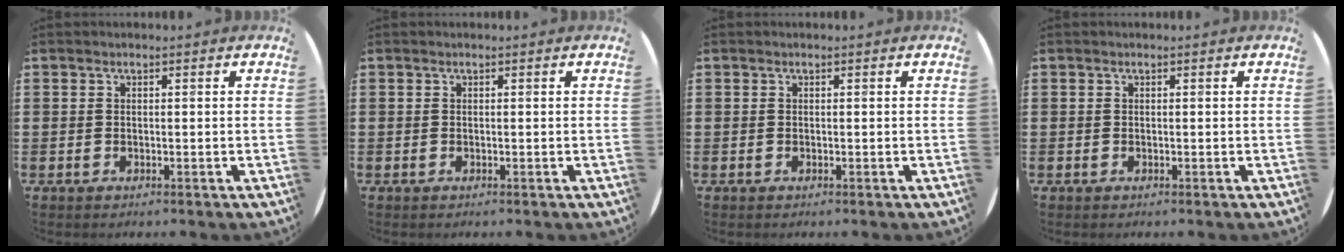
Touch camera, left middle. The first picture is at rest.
{"total": 0.0}
{"total": 0.0}
{"total": 0.0}